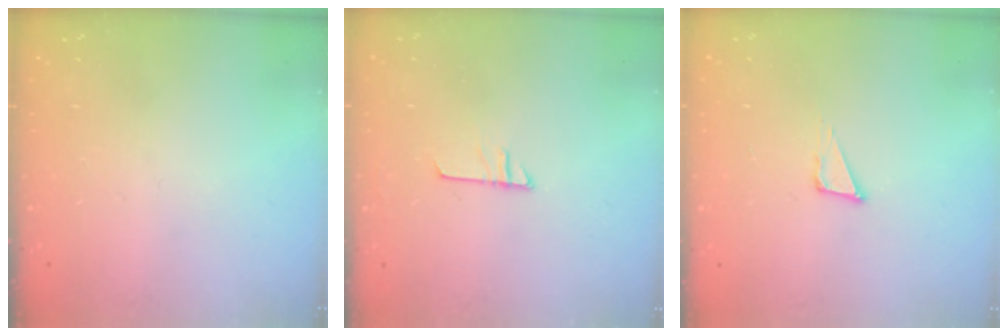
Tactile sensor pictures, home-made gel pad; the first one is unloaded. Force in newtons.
{"total": 6.4, "press": 6.4, "slide": 0.3}
{"total": 4.0, "press": 3.9, "slide": 0.8}